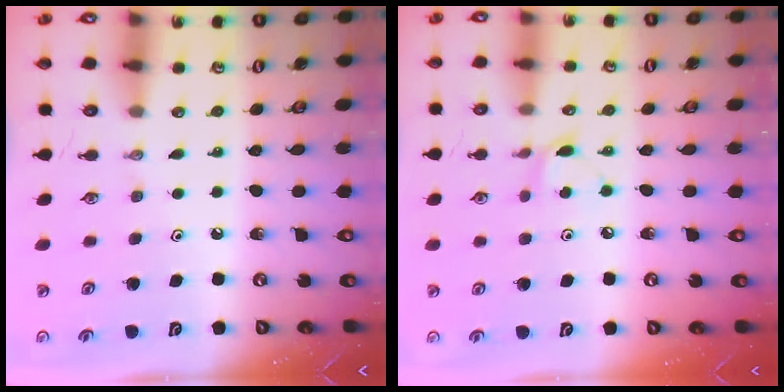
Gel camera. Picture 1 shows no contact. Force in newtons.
{"total": 4.3, "press": 4.3, "slide": 0.5}